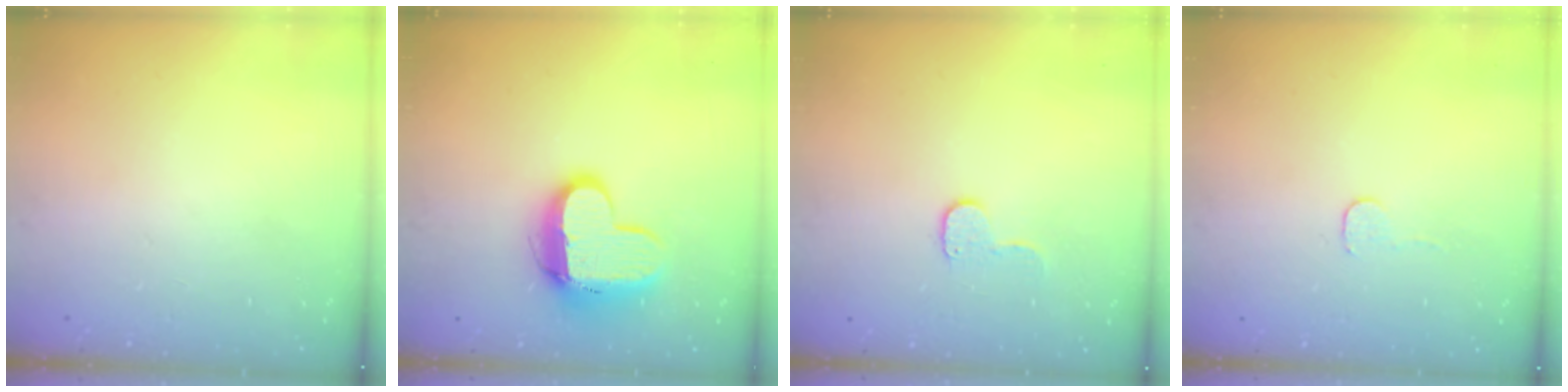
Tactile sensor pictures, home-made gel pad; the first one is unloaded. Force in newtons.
{"total": 12.0, "press": 11.9, "slide": 1.1}
{"total": 5.5, "press": 5.5, "slide": 0.5}
{"total": 2.7, "press": 2.7, "slide": 0.2}